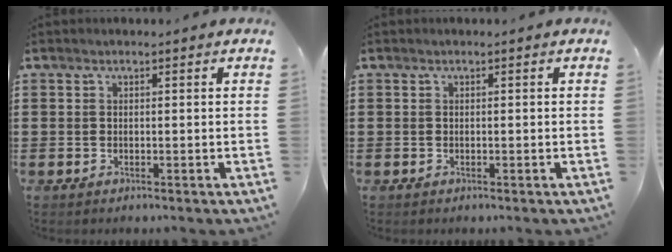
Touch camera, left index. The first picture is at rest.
{"total": 0.0}